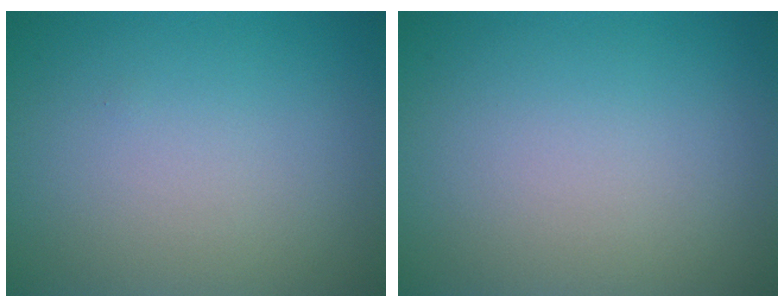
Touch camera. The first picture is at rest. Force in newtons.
{"total": 0.0}